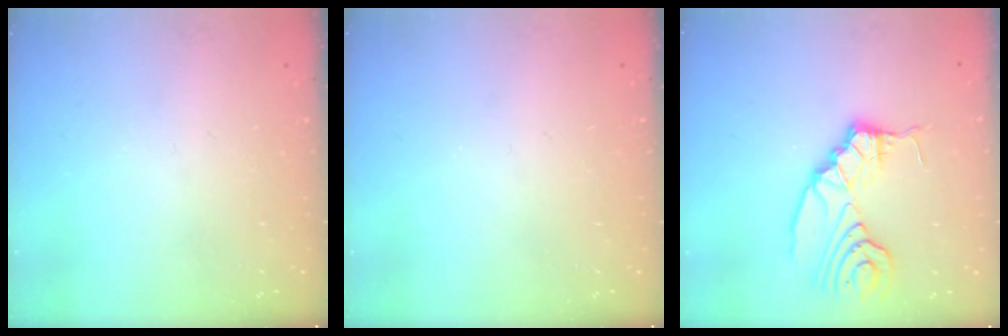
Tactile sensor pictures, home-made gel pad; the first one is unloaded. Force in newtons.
{"total": 0.0}
{"total": 9.1, "press": 9.1, "slide": 0.3}